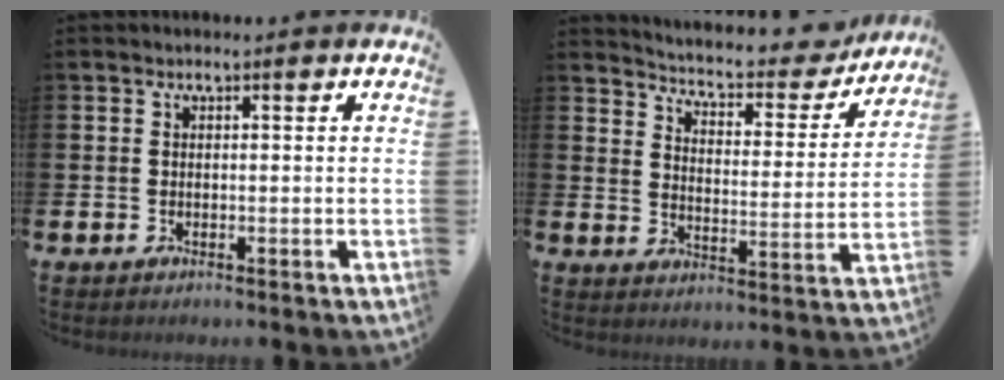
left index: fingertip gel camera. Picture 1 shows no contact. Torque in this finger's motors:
{"motor_torque": [1.11, -1.03, 0.47, 0.02]}